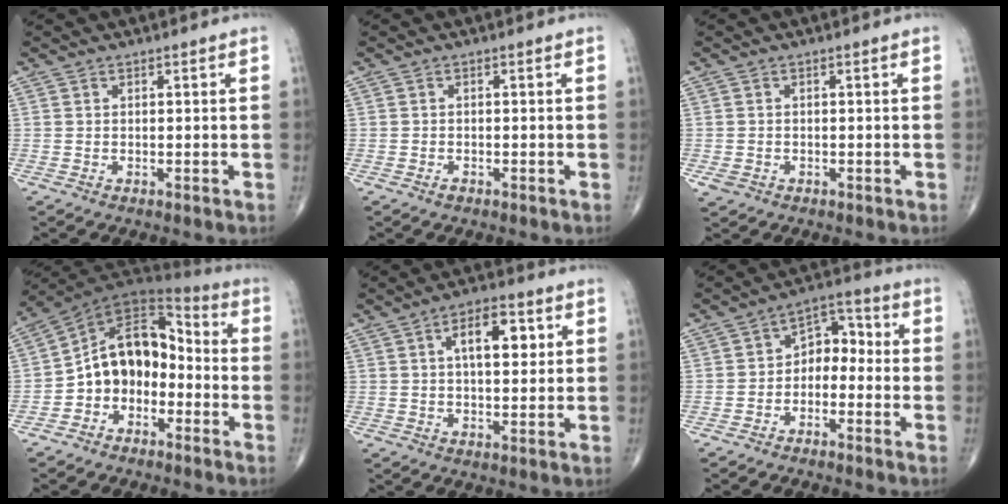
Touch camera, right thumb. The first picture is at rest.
{"total": 0.7, "force": [-0.6, 0.4, 0.3], "torque": [-0.002, 0.002, -0.011]}
{"total": 1.8, "force": [-0.7, 1.5, 0.7], "torque": [-0.013, 0.003, -0.007]}
{"total": 13.1, "force": [-3.1, 9.4, 8.6], "torque": [-0.105, 0.073, -0.067]}
{"total": 8.6, "force": [2.4, 4.1, 7.2], "torque": [-0.088, 0.004, 0.032]}
{"total": 6.9, "force": [-1.6, 4.8, 4.6], "torque": [-0.040, 0.044, -0.045]}